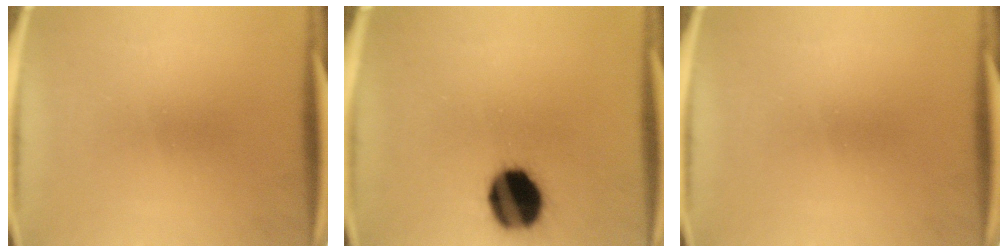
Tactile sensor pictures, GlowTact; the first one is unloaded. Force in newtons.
{"total": 15.7}
{"total": 0.0}